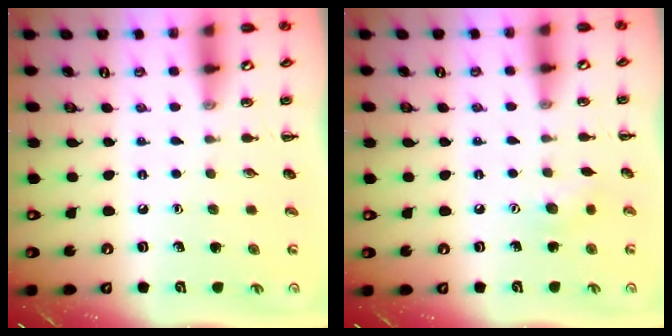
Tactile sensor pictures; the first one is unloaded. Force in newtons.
{"total": 4.8, "press": 4.6, "slide": 1.1}